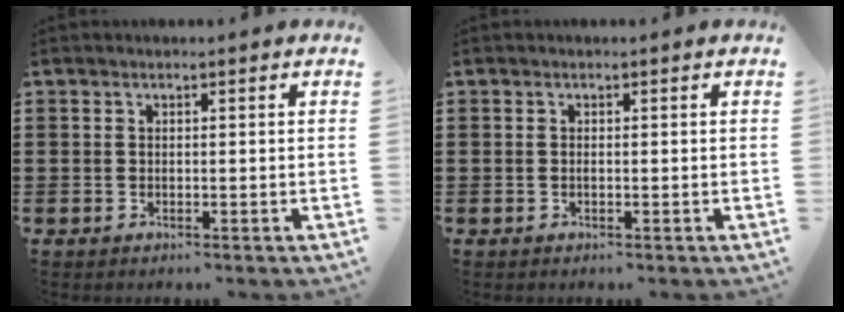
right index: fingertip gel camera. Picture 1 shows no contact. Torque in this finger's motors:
{"motor_torque": [2.14, 0.00, 0.03, 0.02]}